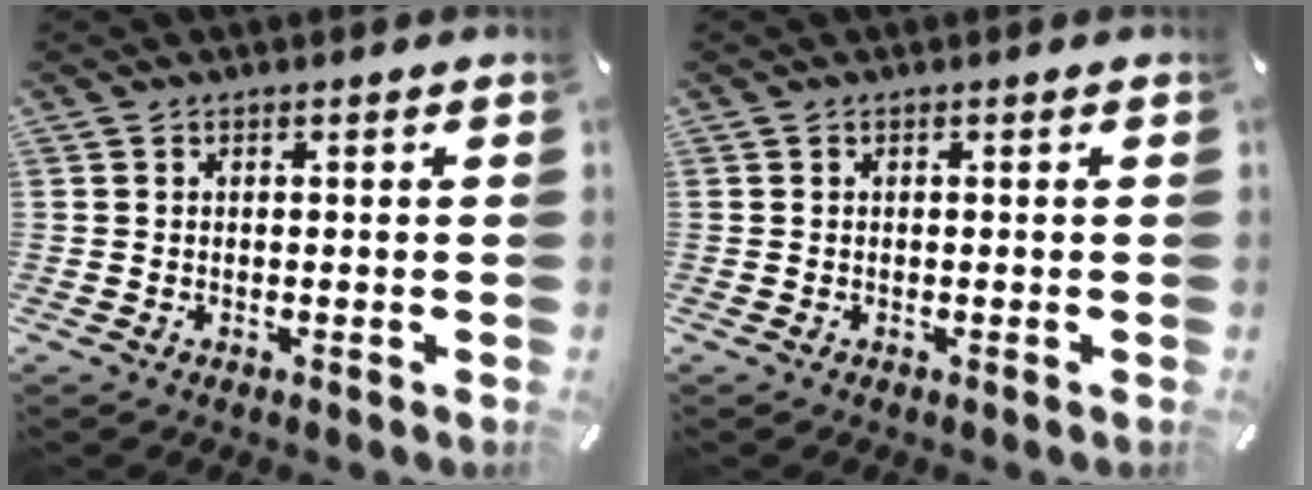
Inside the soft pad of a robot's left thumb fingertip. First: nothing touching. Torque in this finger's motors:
{"motor_torque": [-0.05, 0.18, -0.07, 0.03, -0.02]}